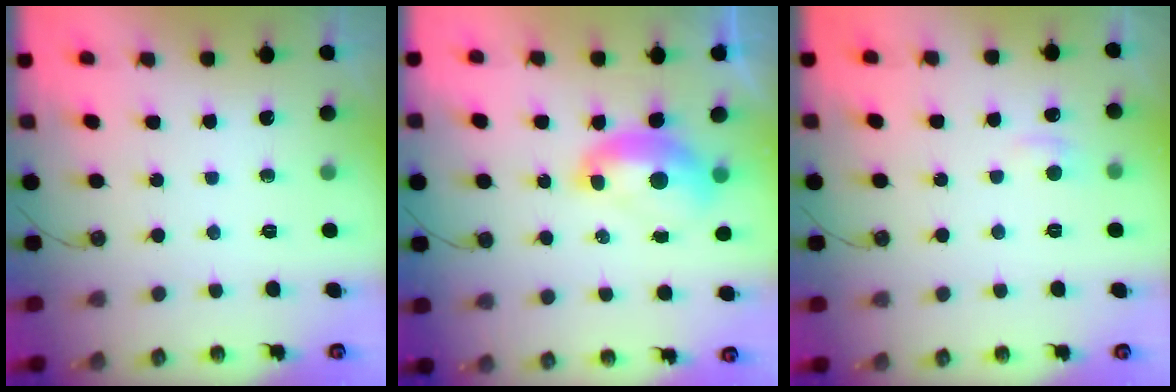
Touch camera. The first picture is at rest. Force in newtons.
{"total": 2.3, "press": 2.2, "slide": 0.6}
{"total": 1.2, "press": 0.9, "slide": 0.8}